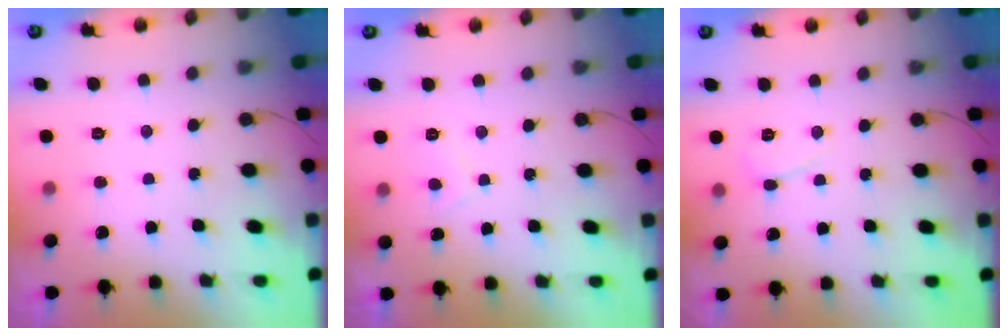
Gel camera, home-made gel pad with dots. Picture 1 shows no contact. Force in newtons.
{"total": 2.2, "press": 2.1, "slide": 0.5}
{"total": 3.0, "press": 3.0, "slide": 0.3}